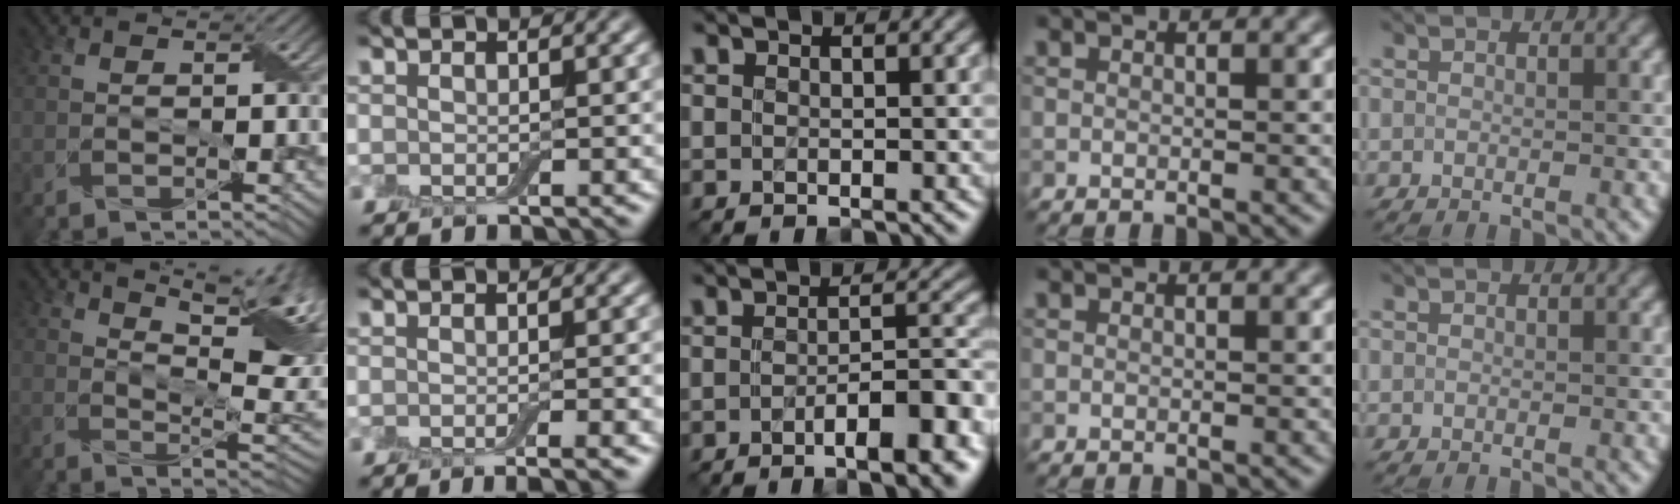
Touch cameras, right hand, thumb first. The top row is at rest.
{"thumb": {"total": 15.3, "force": [6.7, 5.3, 12.7], "torque": [-0.201, 0.028, 0.104]}, "index": {"total": 3.1, "force": [-1.2, 0.8, 2.7], "torque": [-0.022, -0.002, -0.016]}, "middle": {"total": 8.2, "force": [-3.7, 2.5, 6.9], "torque": [-0.077, 0.005, -0.046]}}